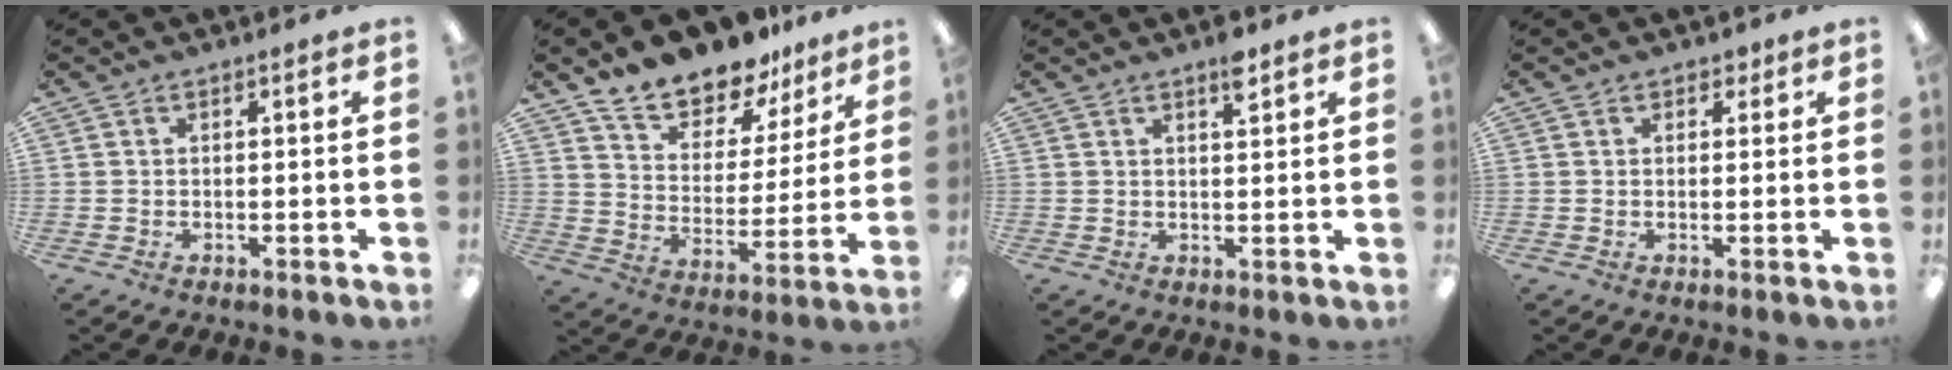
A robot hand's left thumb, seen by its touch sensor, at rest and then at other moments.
{"total": 13.9, "force": [12.5, 5.1, 3.1], "torque": [-0.071, -0.098, 0.230]}
{"total": 4.0, "force": [2.8, 1.1, 2.6], "torque": [-0.034, -0.009, 0.043]}
{"total": 1.8, "force": [1.2, 1.3, 0.4], "torque": [0.008, -0.002, 0.018]}